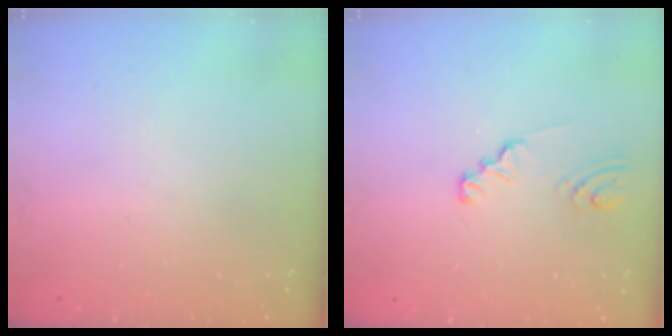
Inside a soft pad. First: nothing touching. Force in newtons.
{"total": 2.3, "press": 2.3, "slide": 0.1}